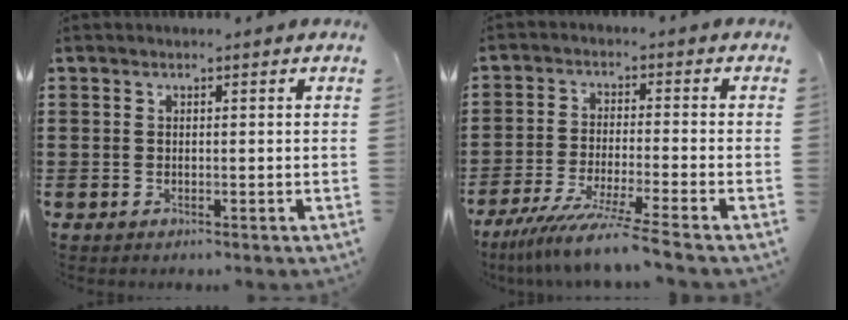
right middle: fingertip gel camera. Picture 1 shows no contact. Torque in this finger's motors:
{"motor_torque": [2.14, 0.00, 0.57, 0.12]}